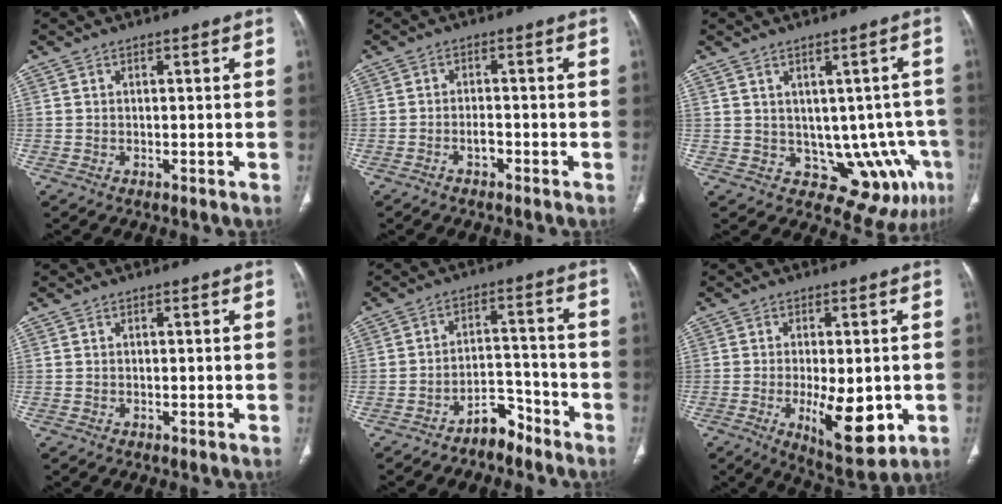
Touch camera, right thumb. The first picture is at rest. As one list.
[{"total": 1.7, "force": [-1.1, 0.8, 1.0], "torque": [-0.020, 0.010, -0.020]}, {"total": 10.3, "force": [-2.2, 6.7, 7.6], "torque": [-0.061, 0.007, -0.008]}, {"total": 0.0}, {"total": 5.7, "force": [-4.7, 2.7, 1.7], "torque": [-0.010, 0.061, -0.078]}, {"total": 12.2, "force": [-2.8, 5.2, 10.7], "torque": [-0.145, -0.017, -0.031]}]